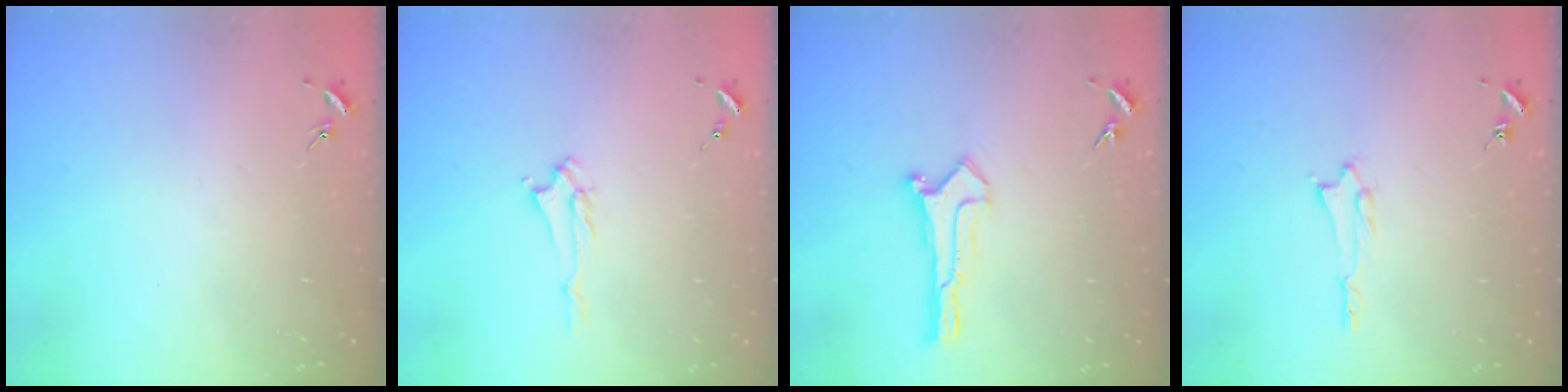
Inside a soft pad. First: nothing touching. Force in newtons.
{"total": 1.4, "press": 1.4, "slide": 0.3}
{"total": 0.0}
{"total": 1.2, "press": 1.2, "slide": 0.1}